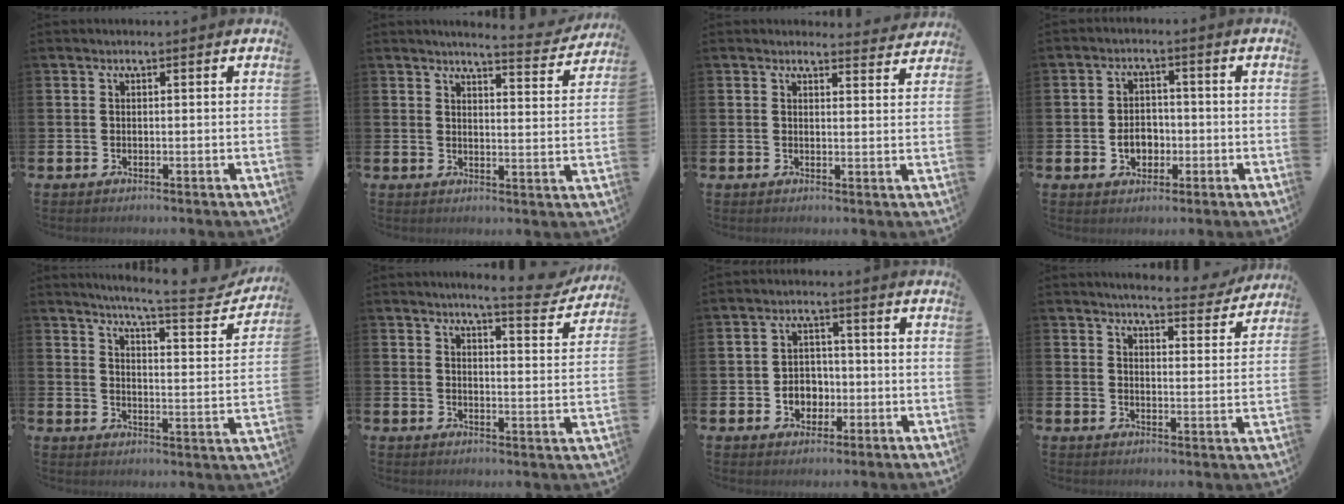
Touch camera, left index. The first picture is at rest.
{"total": 4.5, "force": [4.4, 0.1, 1.0], "torque": [-0.015, -0.034, 0.071]}
{"total": 2.8, "force": [2.7, 0.4, 0.0], "torque": [0.012, -0.021, 0.046]}
{"total": 3.8, "force": [-1.0, 2.9, 2.2], "torque": [-0.028, -0.002, -0.026]}
{"total": 6.4, "force": [5.9, 0.6, 2.5], "torque": [-0.055, -0.050, 0.091]}
{"total": 5.4, "force": [5.1, 0.2, 1.9], "torque": [-0.034, -0.032, 0.083]}
{"total": 3.7, "force": [-1.0, 3.2, 1.5], "torque": [-0.018, -0.001, -0.028]}
{"total": 5.1, "force": [4.9, 0.5, 1.0], "torque": [-0.027, -0.033, 0.085]}